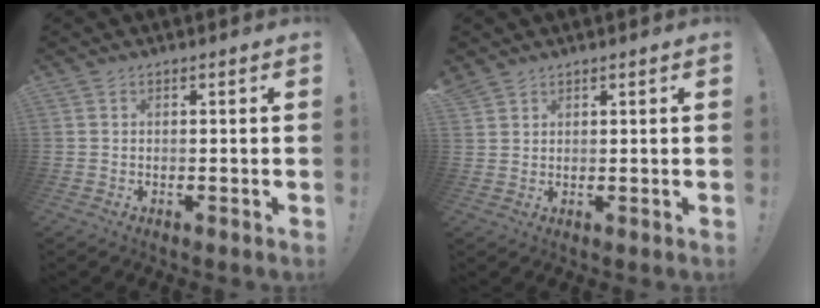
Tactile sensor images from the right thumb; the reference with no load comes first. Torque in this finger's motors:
{"motor_torque": [0.06, 0.06, 0.47, 0.32, 0.14]}